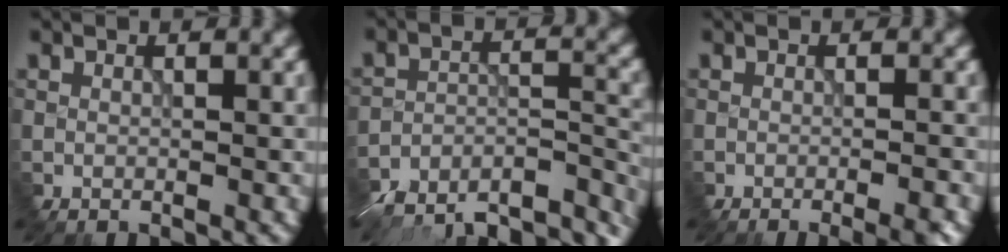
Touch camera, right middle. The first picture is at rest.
{"total": 14.0, "force": [-13.2, 3.7, 2.9], "torque": [-0.054, -0.012, -0.149]}
{"total": 3.2, "force": [-2.0, 0.5, 2.5], "torque": [-0.021, 0.002, -0.004]}